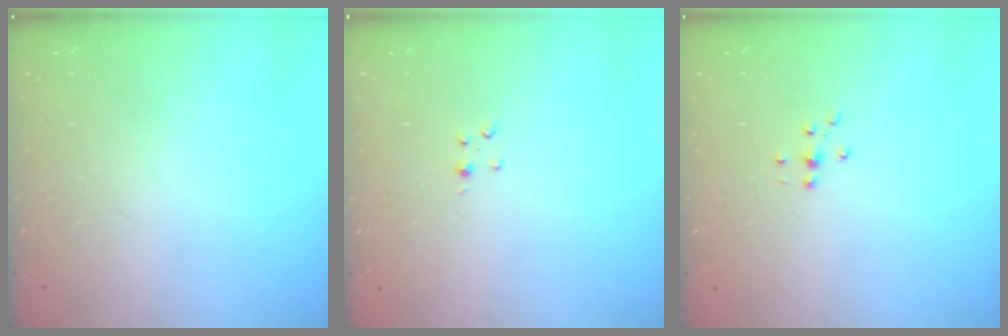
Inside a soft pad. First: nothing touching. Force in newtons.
{"total": 2.5, "press": 2.5, "slide": 0.3}
{"total": 4.5, "press": 4.4, "slide": 0.9}